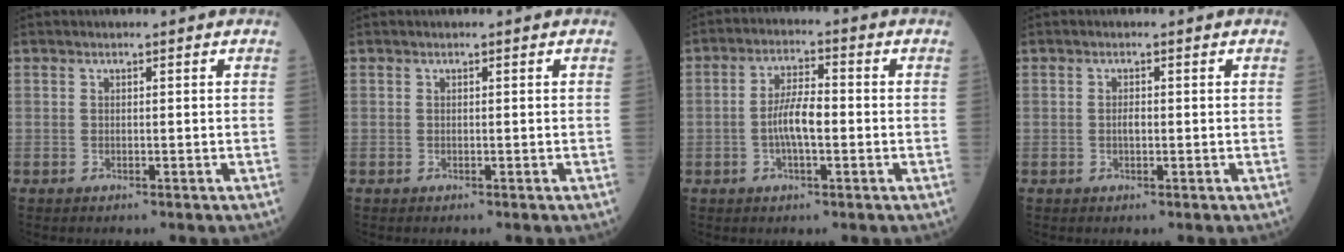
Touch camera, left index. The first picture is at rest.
{"total": 0.0}
{"total": 6.0, "force": [-1.0, 1.7, 5.6], "torque": [-0.117, 0.008, -0.023]}
{"total": 1.3, "force": [-0.1, 0.5, 1.2], "torque": [-0.023, 0.002, -0.002]}